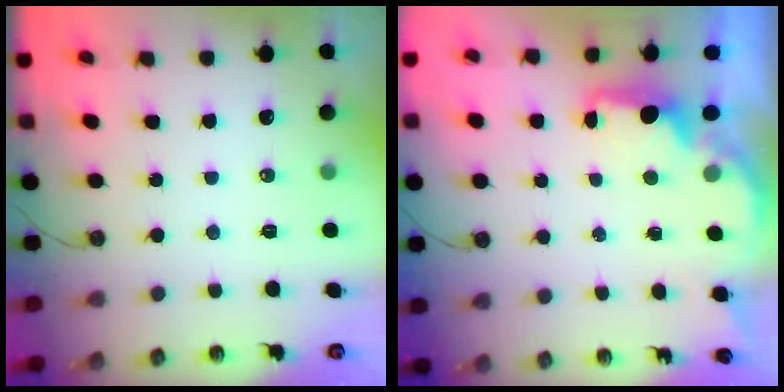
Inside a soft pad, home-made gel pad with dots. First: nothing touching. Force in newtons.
{"total": 2.4, "press": 2.3, "slide": 0.8}